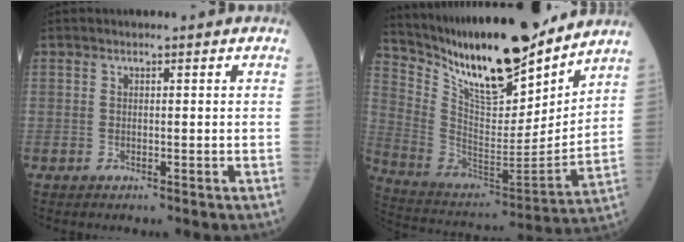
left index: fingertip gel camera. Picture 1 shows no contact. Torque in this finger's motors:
{"motor_torque": [0.77, -0.19, 0.40, 0.10]}